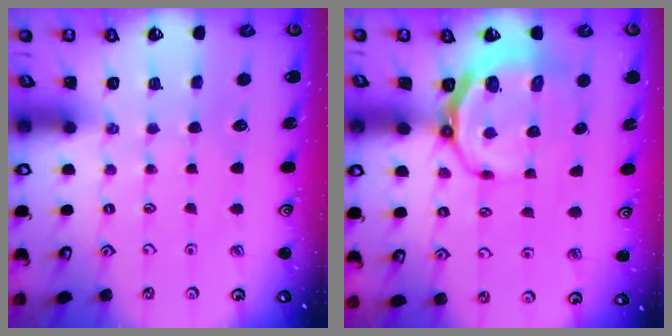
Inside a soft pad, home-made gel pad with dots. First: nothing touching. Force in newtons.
{"total": 8.1, "press": 7.4, "slide": 3.2}